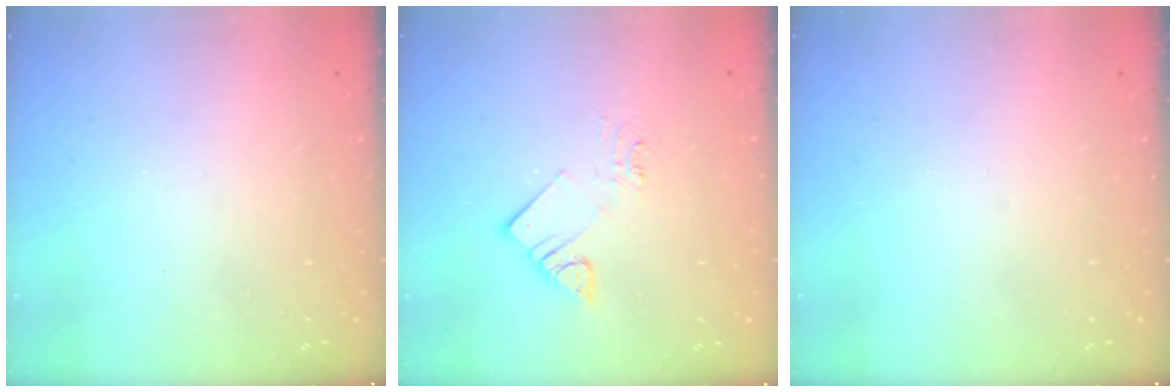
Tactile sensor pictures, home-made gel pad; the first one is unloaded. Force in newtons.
{"total": 6.3, "press": 6.3, "slide": 0.3}
{"total": 0.0}